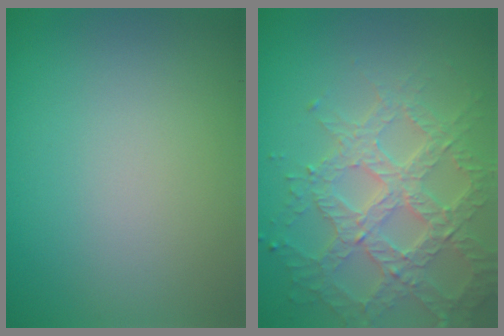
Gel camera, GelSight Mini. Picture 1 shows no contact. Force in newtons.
{"total": 6.1, "press": 4.8, "slide": 3.7}